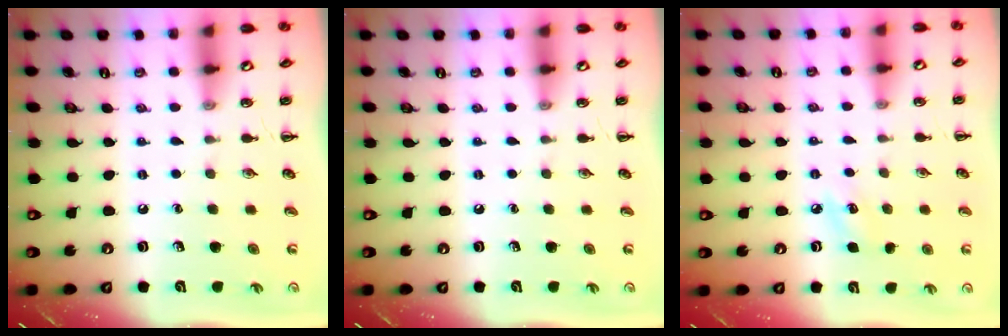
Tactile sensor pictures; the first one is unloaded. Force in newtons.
{"total": 0.0}
{"total": 6.0, "press": 5.7, "slide": 1.6}